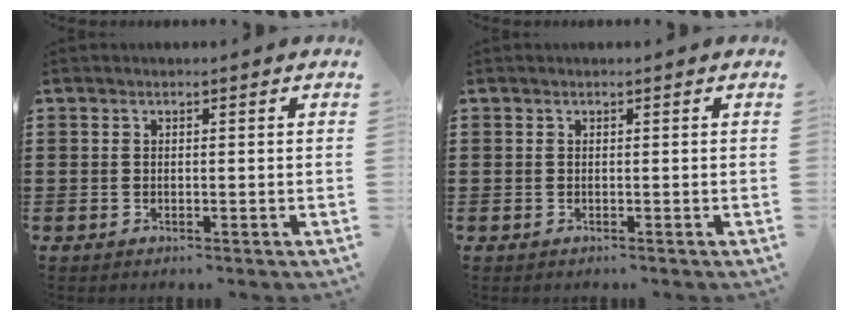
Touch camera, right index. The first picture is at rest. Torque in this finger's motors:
{"motor_torque": [-0.93, 0.27, -0.90, -0.21]}